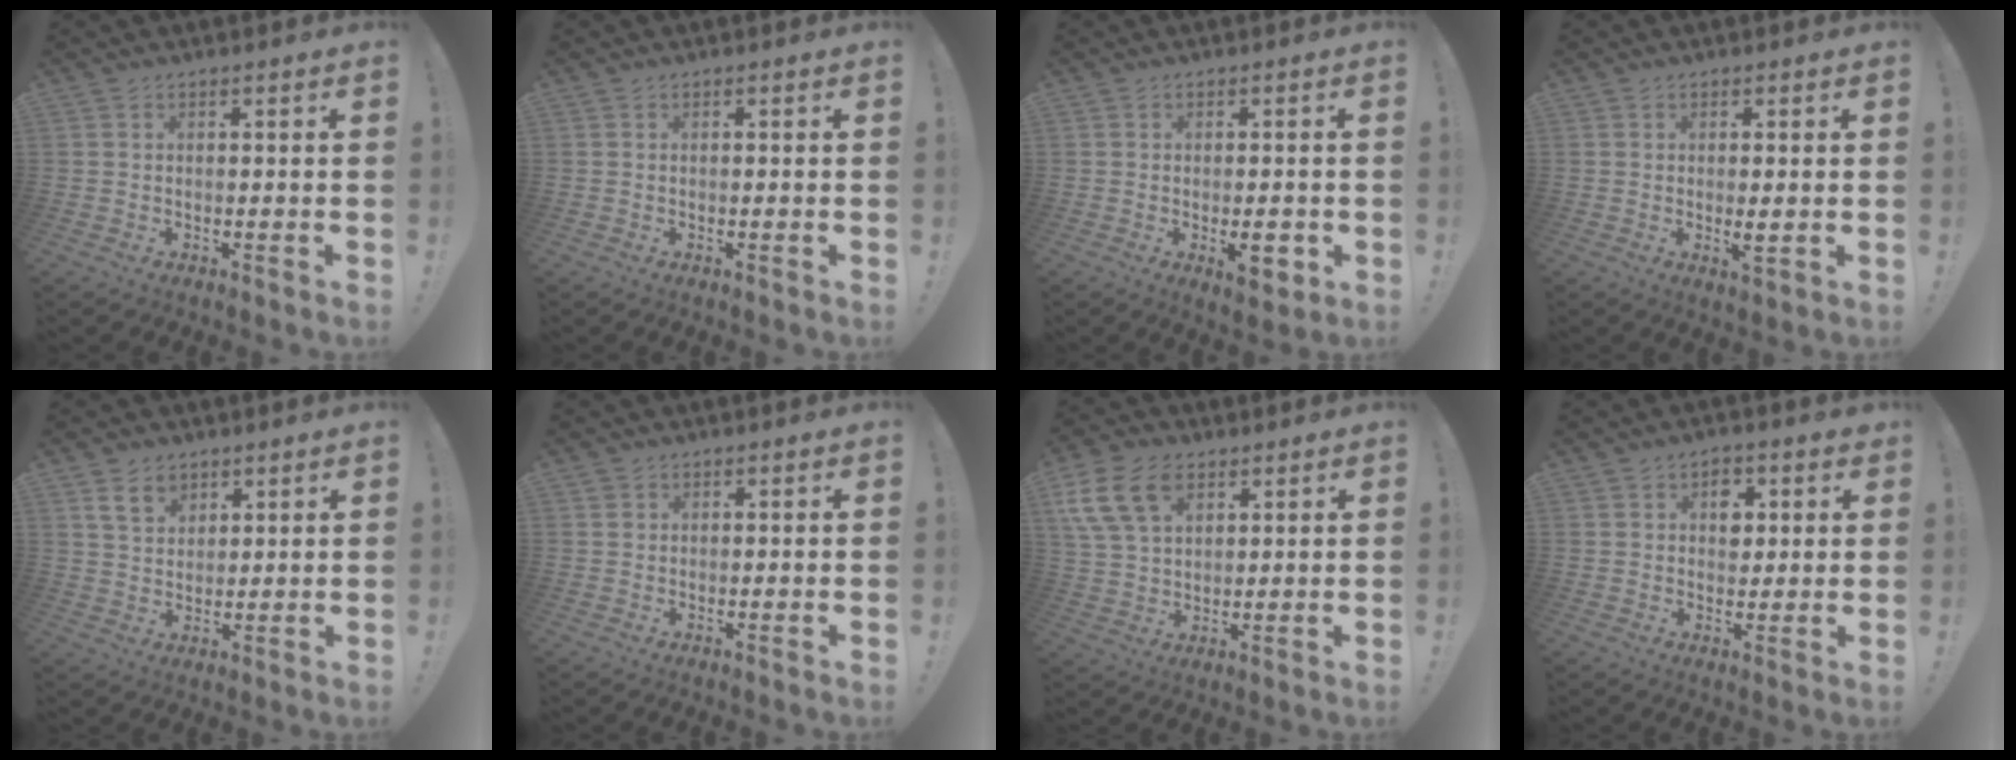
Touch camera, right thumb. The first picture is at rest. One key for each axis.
{"total": 0.0}
{"total": 6.3, "fx": -1.8, "fy": 2.6, "fz": 5.5, "tx": -0.063, "ty": 0.001, "tz": -0.026}
{"total": 3.1, "fx": -0.1, "fy": 0.7, "fz": 3.1, "tx": -0.043, "ty": -0.006, "tz": -0.001}
{"total": 7.6, "fx": 4.6, "fy": 5.2, "fz": 3.1, "tx": -0.047, "ty": -0.018, "tz": 0.089}
{"total": 0.7, "fx": 0.4, "fy": 0.6, "fz": 0.1, "tx": -0.010, "ty": 0.004, "tz": 0.009}
{"total": 14.1, "fx": 6.7, "fy": 9.5, "fz": 8.0, "tx": -0.158, "ty": -0.020, "tz": 0.132}
{"total": 6.4, "fx": 1.8, "fy": 5.0, "fz": 3.5, "tx": -0.024, "ty": -0.007, "tz": 0.024}